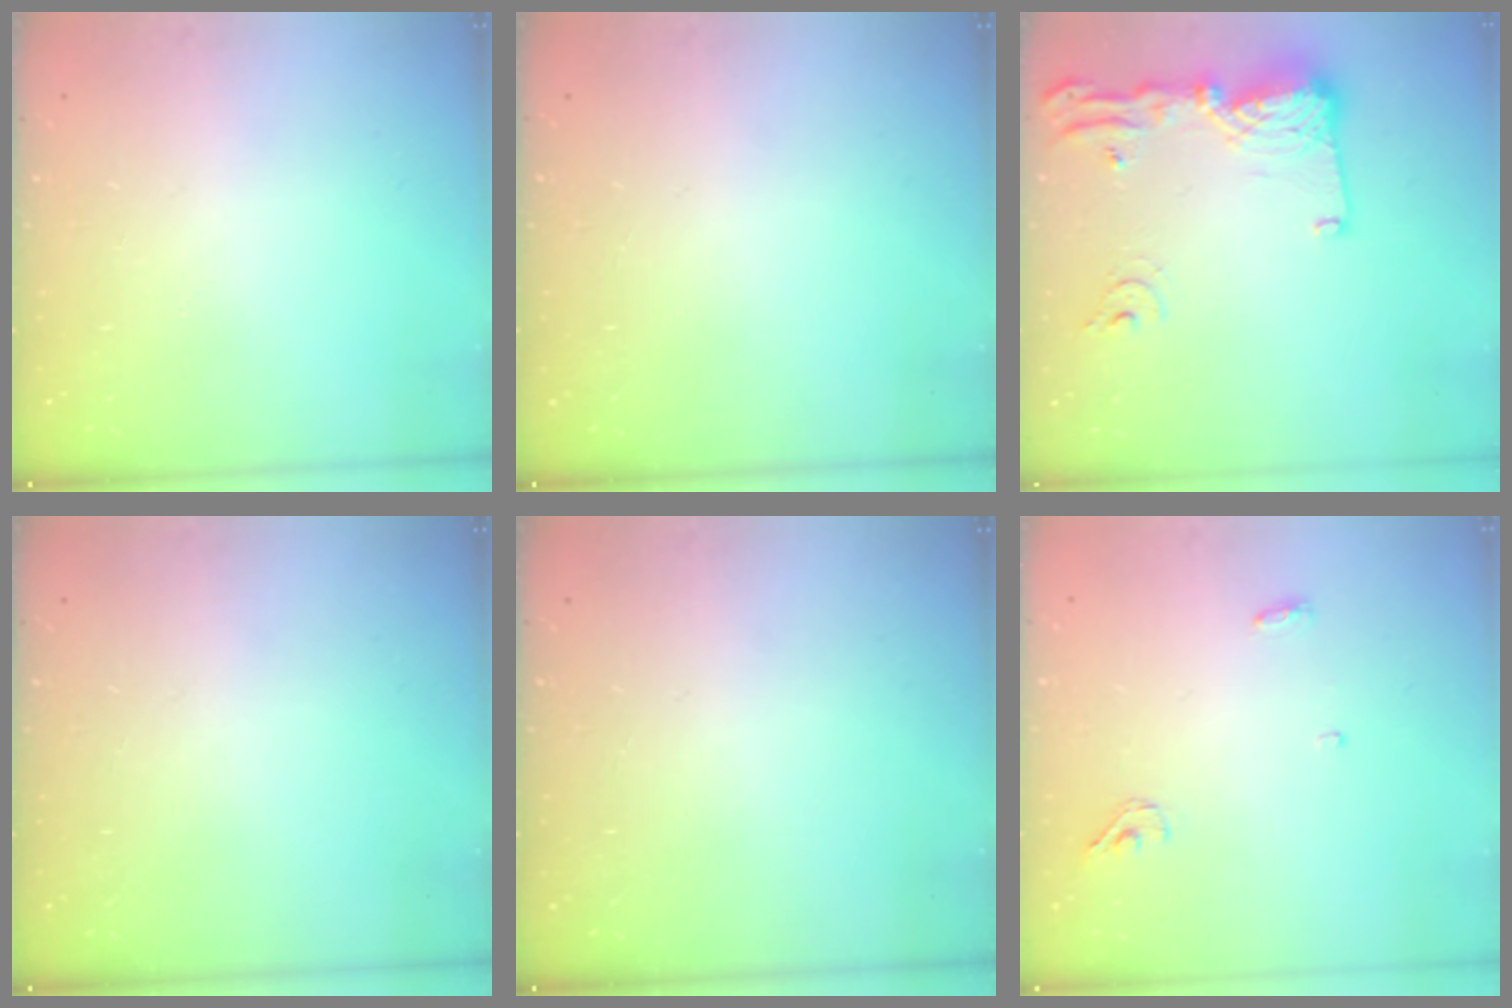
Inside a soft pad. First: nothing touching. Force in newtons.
{"total": 0.0}
{"total": 15.0, "press": 14.9, "slide": 1.6}
{"total": 0.0}
{"total": 0.0}
{"total": 3.8, "press": 3.5, "slide": 1.4}